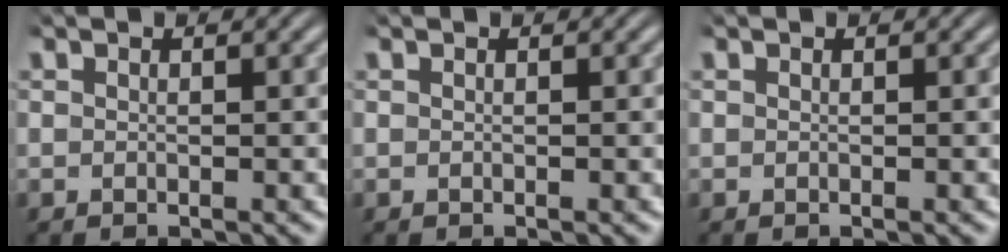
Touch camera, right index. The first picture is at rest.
{"total": 0.0}
{"total": 0.0}